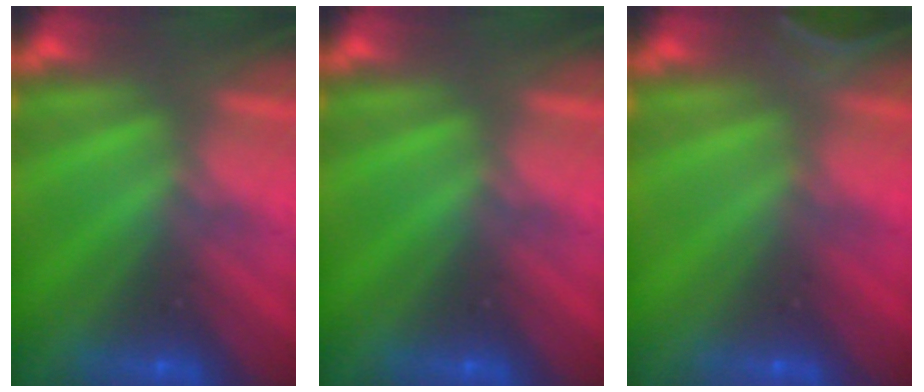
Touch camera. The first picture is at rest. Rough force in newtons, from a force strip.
{"total": 0.0}
{"total": 2.5}